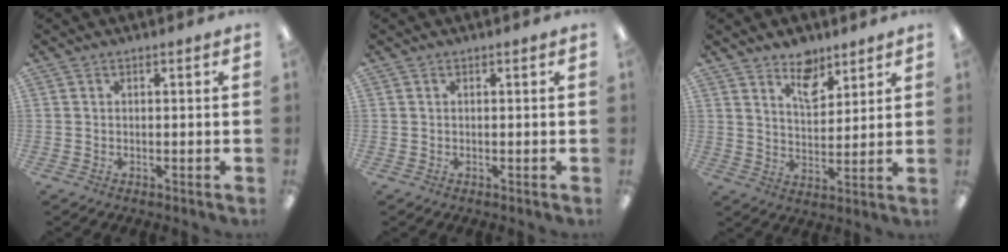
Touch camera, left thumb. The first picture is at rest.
{"total": 0.0}
{"total": 8.2, "force": [6.4, 4.0, 3.3], "torque": [-0.035, -0.036, 0.111]}